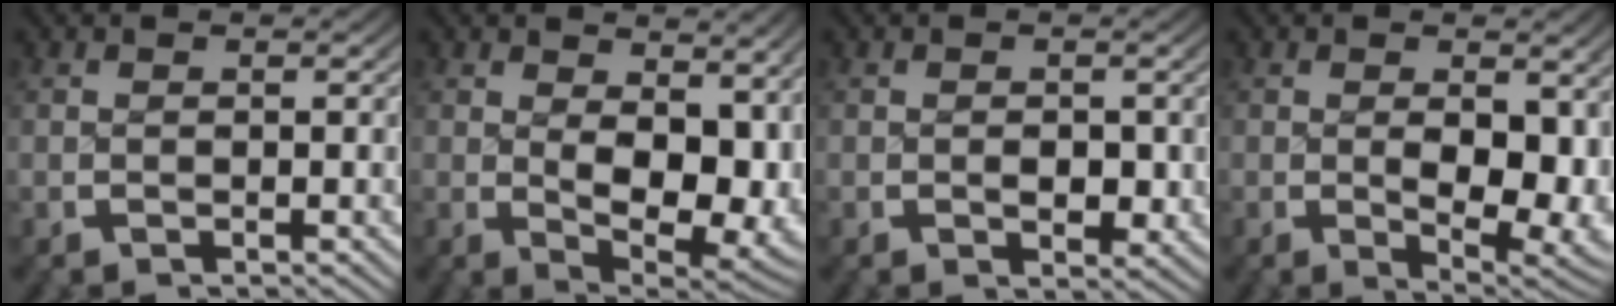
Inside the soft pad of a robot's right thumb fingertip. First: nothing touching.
{"total": 8.3, "force": [0.4, 4.8, 6.8], "torque": [-0.114, -0.048, 0.030]}
{"total": 2.2, "force": [0.0, 1.4, 1.6], "torque": [-0.025, -0.011, 0.005]}
{"total": 6.7, "force": [-0.4, 3.4, 5.7], "torque": [-0.091, -0.032, 0.006]}